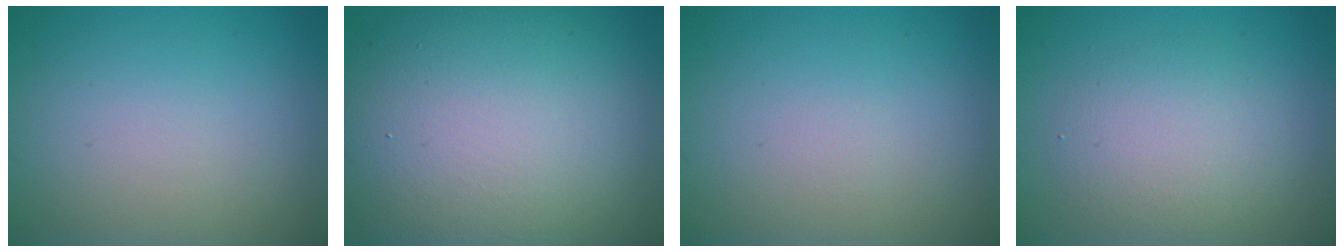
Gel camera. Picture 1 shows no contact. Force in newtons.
{"total": 15.7, "press": 15.6, "slide": 0.9}
{"total": 0.0}
{"total": 3.7, "press": 3.7, "slide": 0.2}